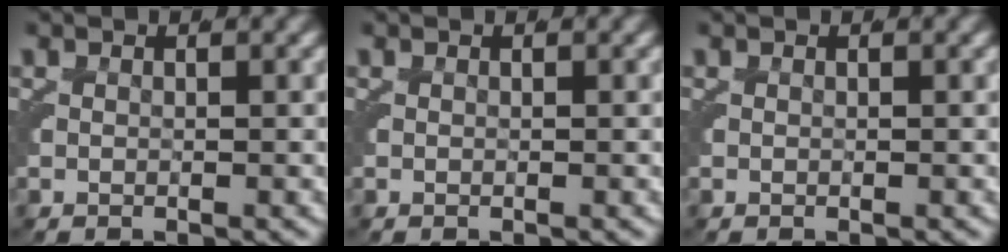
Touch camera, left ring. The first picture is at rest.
{"total": 0.0}
{"total": 0.0}